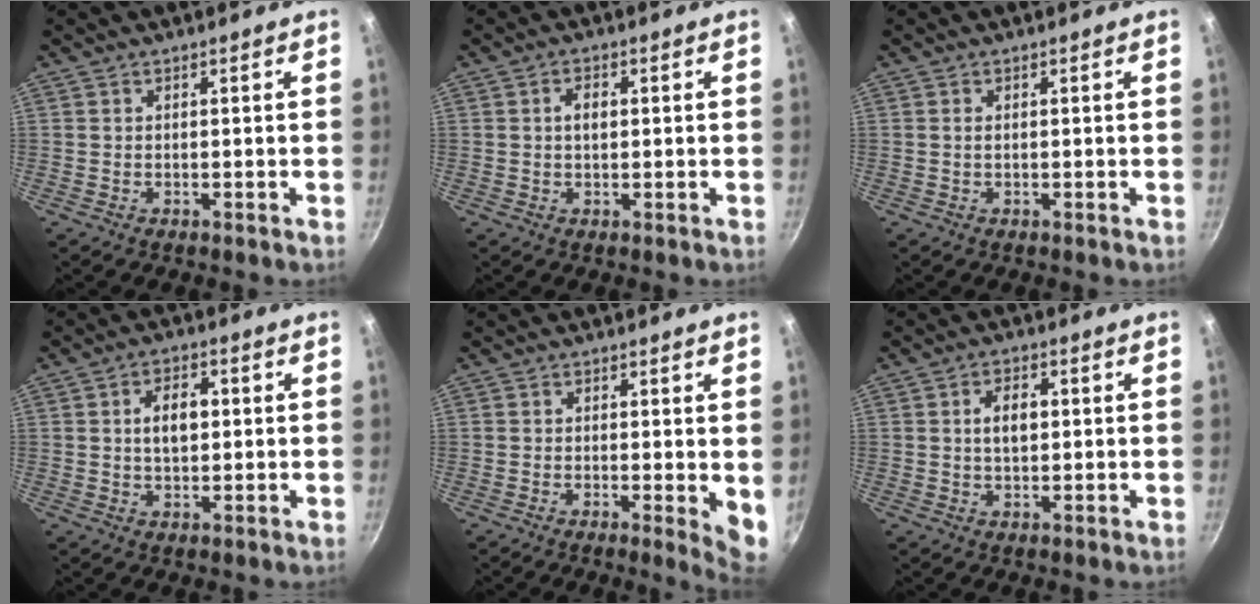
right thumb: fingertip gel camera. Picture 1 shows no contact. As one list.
[{"total": 2.7, "force": [0.3, 1.7, 2.1], "torque": [-0.026, 0.005, 0.004]}, {"total": 0.6, "force": [0.1, 0.3, 0.5], "torque": [-0.011, 0.001, 0.000]}, {"total": 6.1, "force": [0.8, 3.8, 4.8], "torque": [-0.062, 0.009, 0.011]}, {"total": 4.8, "force": [0.0, 1.3, 4.6], "torque": [-0.058, -0.014, -0.002]}, {"total": 4.8, "force": [0.6, 3.0, 3.7], "torque": [-0.050, 0.008, 0.009]}]